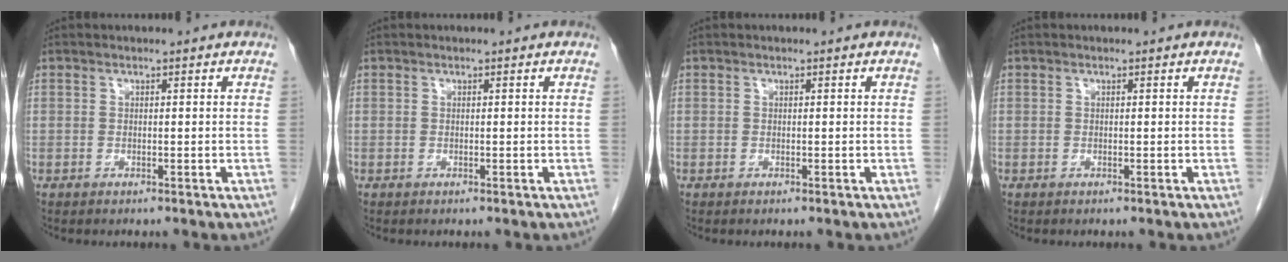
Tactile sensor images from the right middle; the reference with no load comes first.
{"total": 0.0}
{"total": 0.0}
{"total": 0.0}